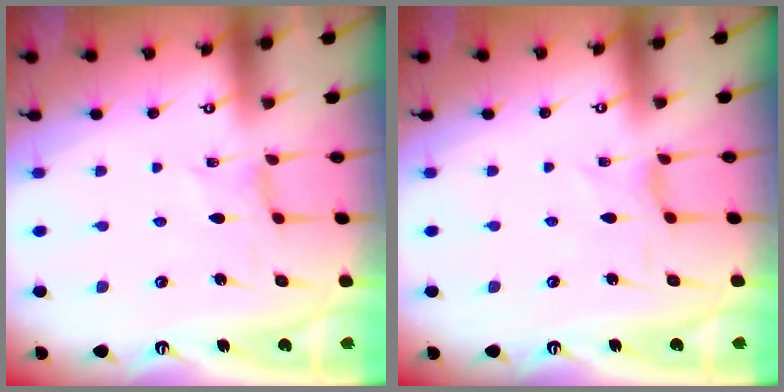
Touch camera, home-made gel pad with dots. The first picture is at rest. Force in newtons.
{"total": 0.9, "press": 0.9, "slide": 0.2}